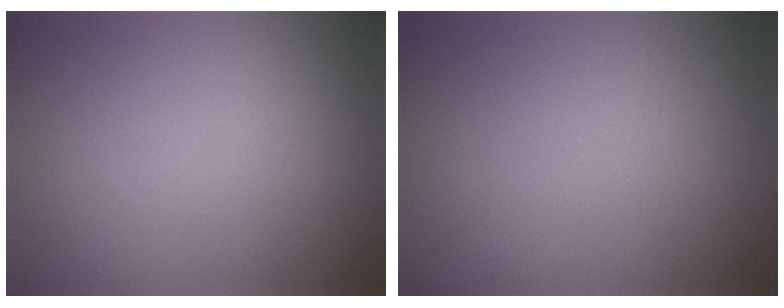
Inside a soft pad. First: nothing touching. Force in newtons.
{"total": 0.0}